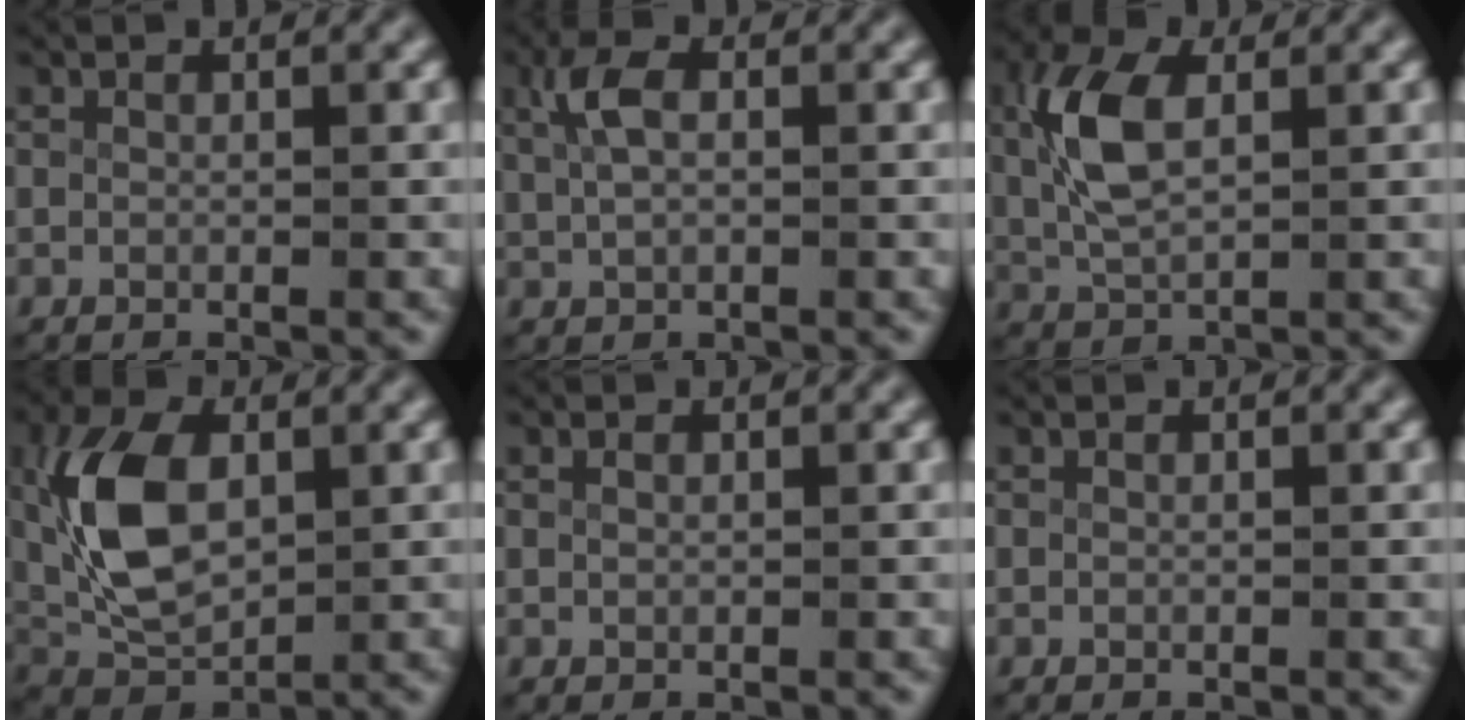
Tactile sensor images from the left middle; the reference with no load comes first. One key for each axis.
{"total": 3.0, "fx": 0.8, "fy": 1.5, "fz": 2.4, "tx": -0.063, "ty": 0.003, "tz": 0.019}
{"total": 5.2, "fx": 1.1, "fy": 2.6, "fz": 4.3, "tx": -0.108, "ty": -0.004, "tz": 0.027}
{"total": 8.4, "fx": 1.1, "fy": 5.4, "fz": 6.3, "tx": -0.155, "ty": -0.017, "tz": 0.030}
{"total": 0.0}
{"total": 0.0}